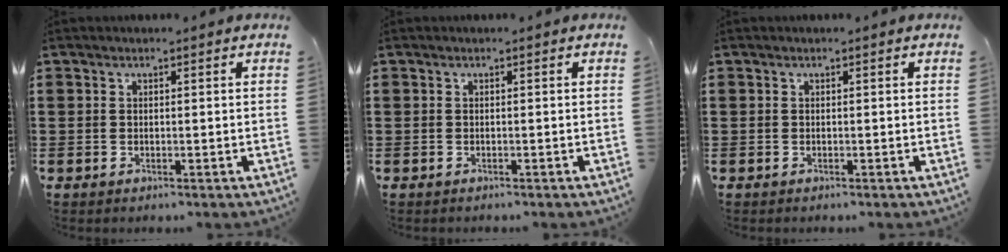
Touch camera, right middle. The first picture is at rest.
{"total": 0.0}
{"total": 0.0}